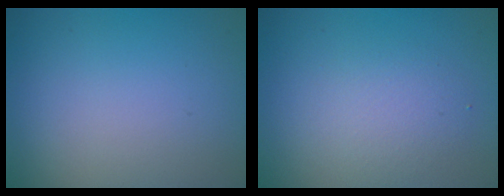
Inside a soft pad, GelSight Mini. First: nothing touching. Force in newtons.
{"total": 2.4, "press": 2.4, "slide": 0.2}